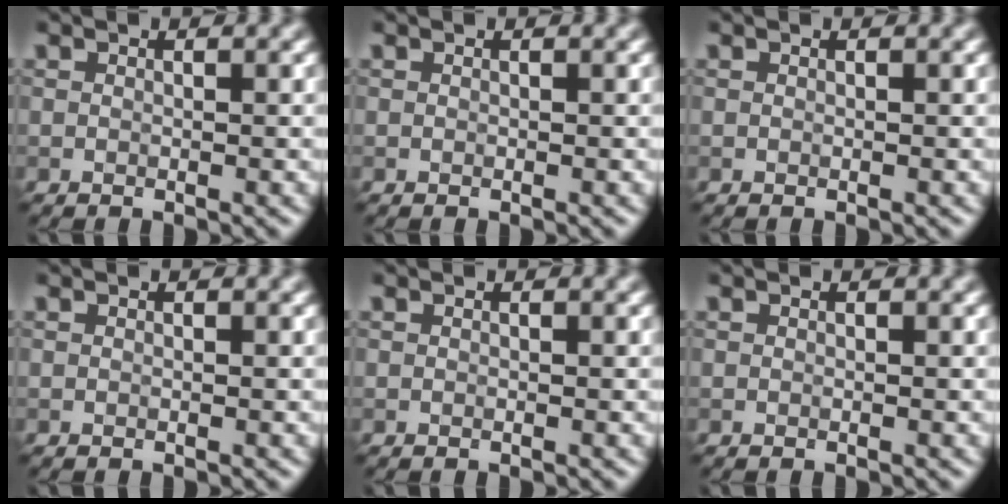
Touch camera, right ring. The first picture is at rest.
{"total": 0.0}
{"total": 0.0}
{"total": 0.0}
{"total": 0.0}
{"total": 0.0}